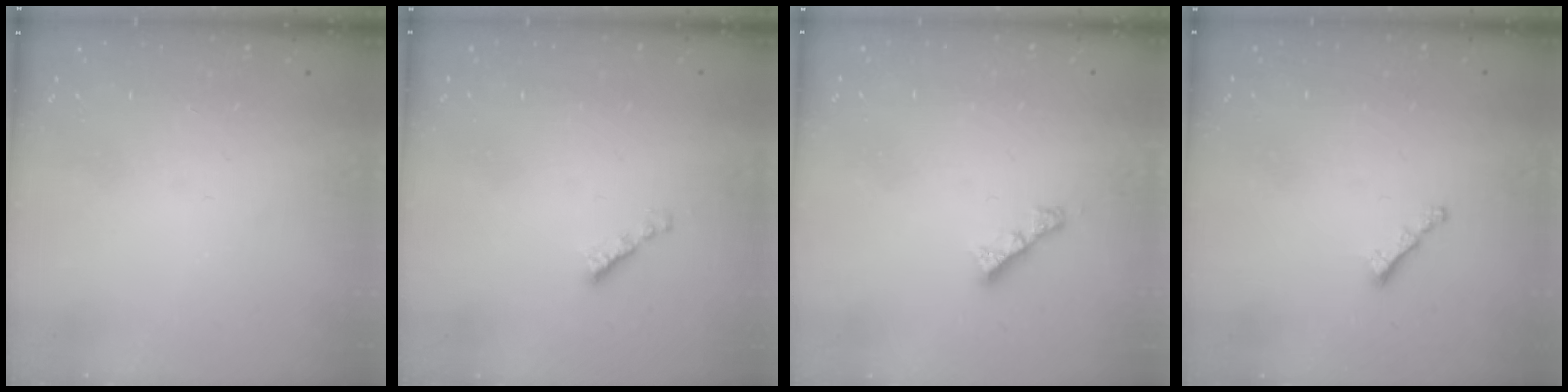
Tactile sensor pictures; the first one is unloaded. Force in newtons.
{"total": 2.1, "press": 2.0, "slide": 0.7}
{"total": 3.4, "press": 3.3, "slide": 0.4}
{"total": 1.6, "press": 1.5, "slide": 0.5}